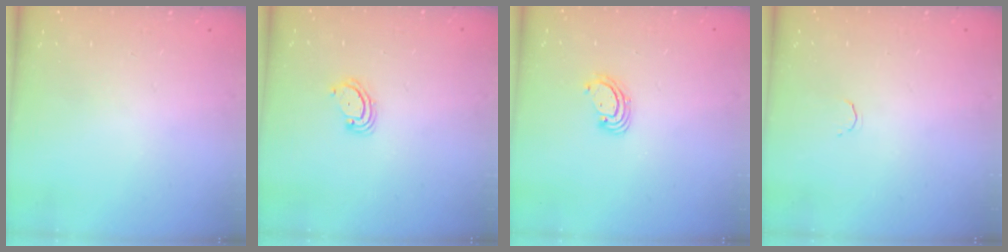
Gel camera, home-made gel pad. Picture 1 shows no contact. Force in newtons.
{"total": 3.3, "press": 3.3, "slide": 0.4}
{"total": 3.4, "press": 3.4, "slide": 0.3}
{"total": 1.7, "press": 1.6, "slide": 0.5}